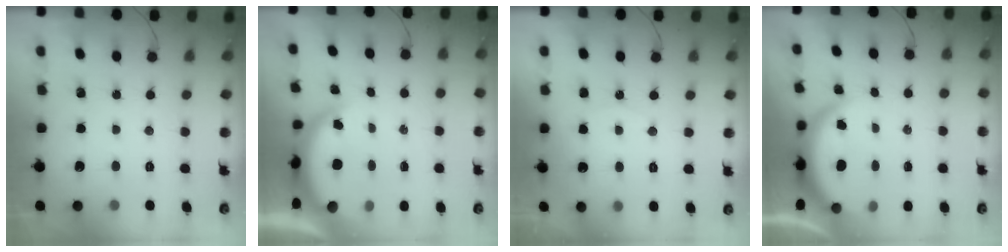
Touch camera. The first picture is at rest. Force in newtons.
{"total": 4.7, "press": 4.6, "slide": 0.3}
{"total": 5.3, "press": 5.3, "slide": 0.6}
{"total": 3.8, "press": 3.7, "slide": 0.6}